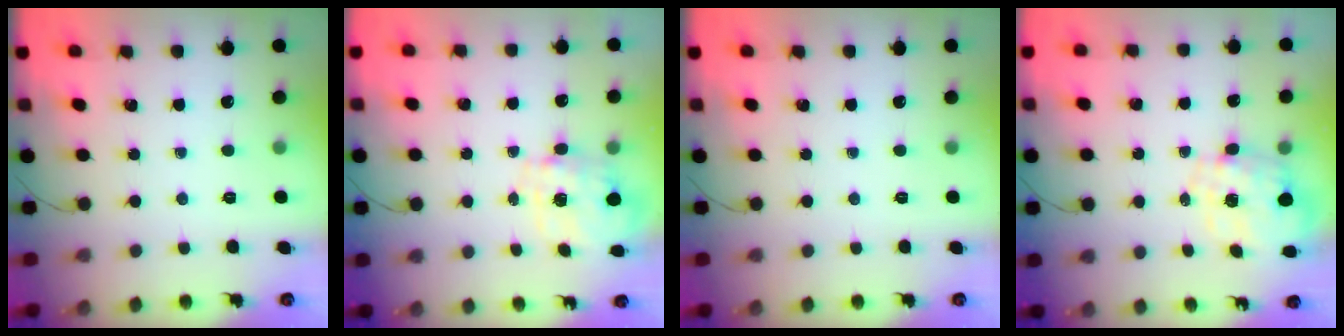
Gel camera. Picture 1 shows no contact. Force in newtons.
{"total": 9.5, "press": 9.5, "slide": 0.6}
{"total": 0.0}
{"total": 2.3, "press": 2.0, "slide": 1.2}